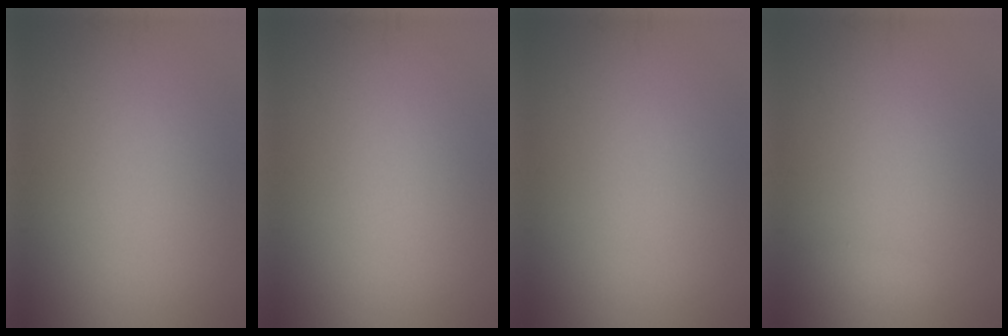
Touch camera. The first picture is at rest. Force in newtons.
{"total": 0.0}
{"total": 0.0}
{"total": 0.8, "press": 0.8, "slide": 0.0}